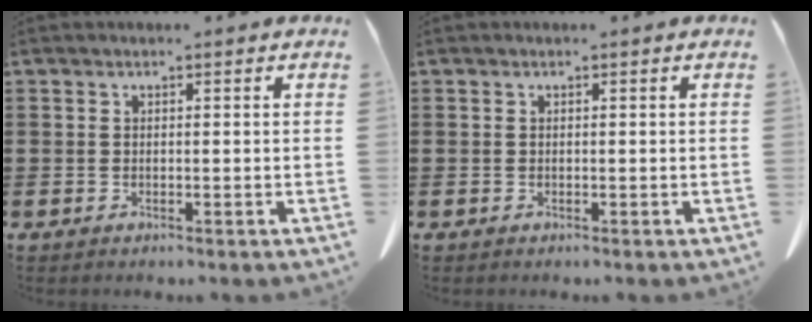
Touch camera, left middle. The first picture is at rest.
{"total": 0.0}